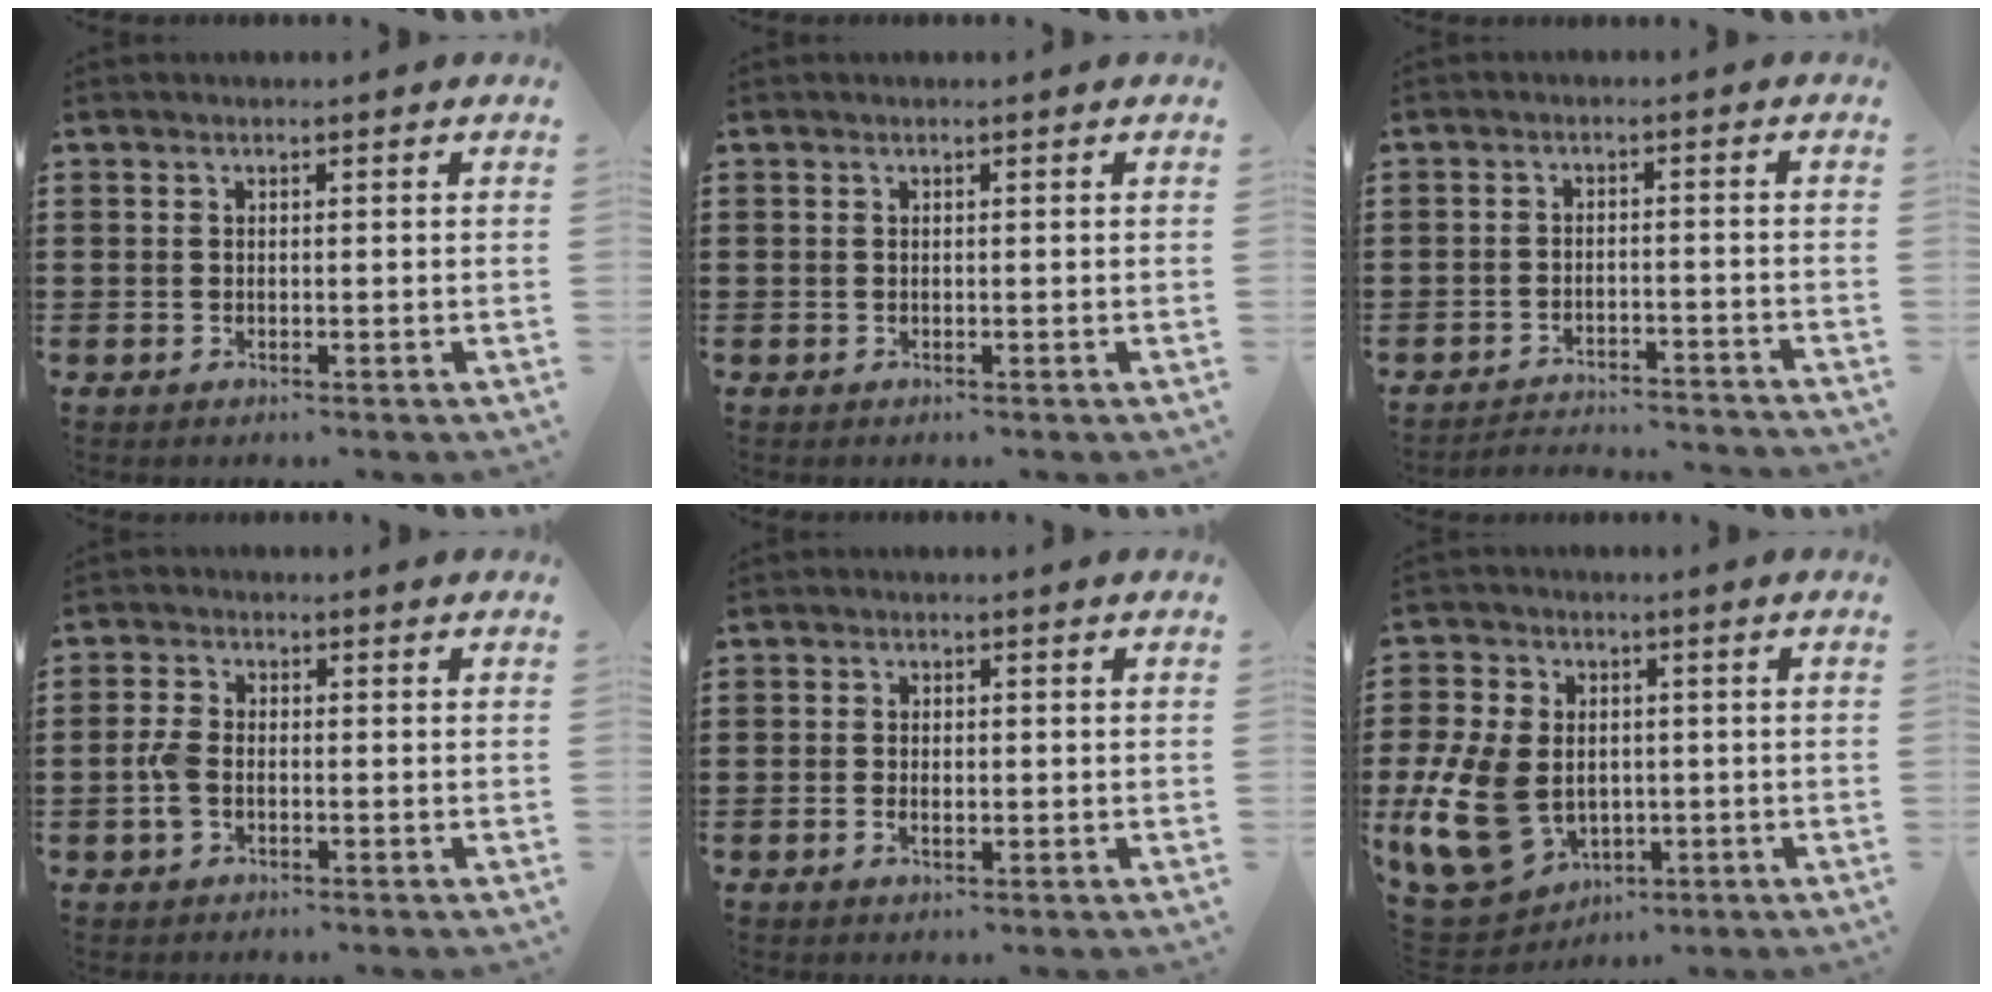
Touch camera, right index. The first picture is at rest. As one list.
[{"total": 0.0}, {"total": 2.9, "force": [-2.9, 0.0, 0.1], "torque": [-0.007, 0.002, -0.061]}, {"total": 3.8, "force": [-1.1, 2.1, 3.0], "torque": [-0.083, -0.005, -0.027]}, {"total": 1.8, "force": [-0.5, 0.9, 1.4], "torque": [-0.026, 0.003, -0.010]}, {"total": 13.8, "force": [-2.3, 9.9, 9.3], "torque": [-0.247, 0.002, -0.042]}]